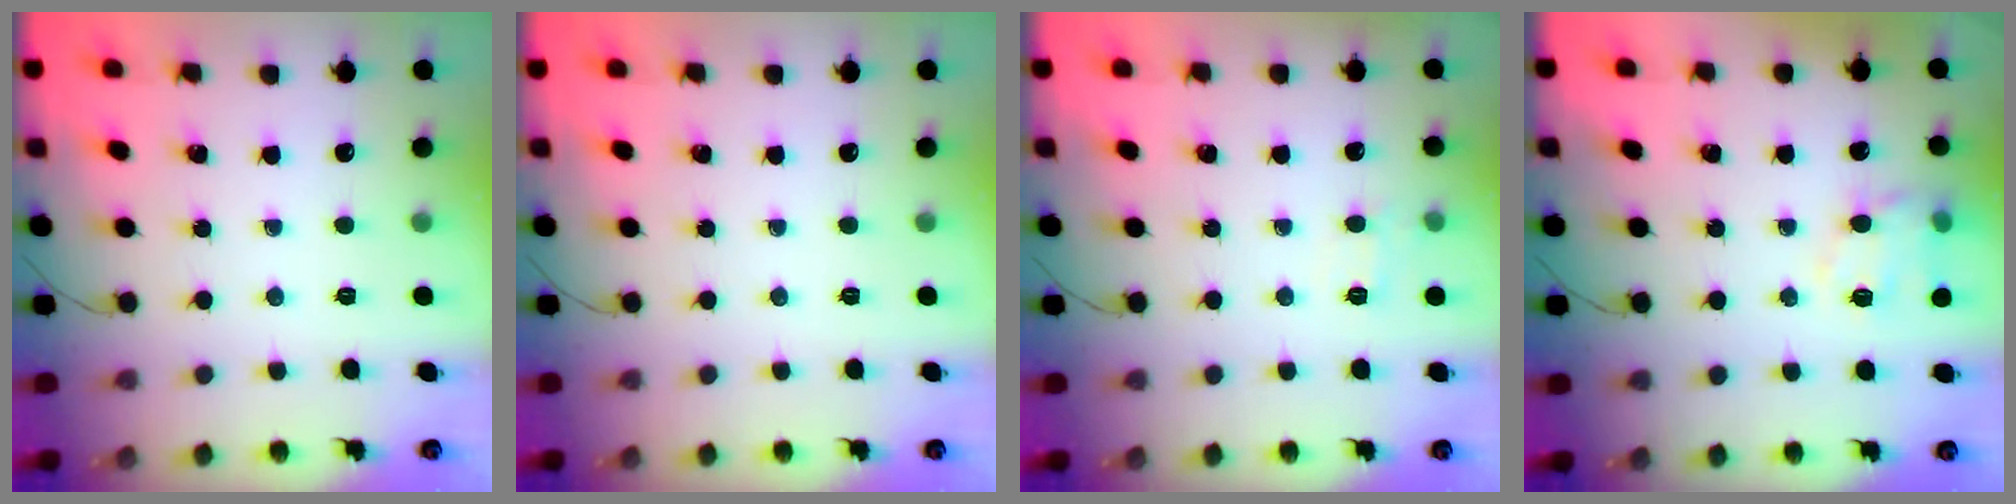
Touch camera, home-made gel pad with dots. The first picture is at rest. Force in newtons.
{"total": 0.0}
{"total": 6.4, "press": 6.2, "slide": 1.7}
{"total": 10.1, "press": 10.1, "slide": 0.8}